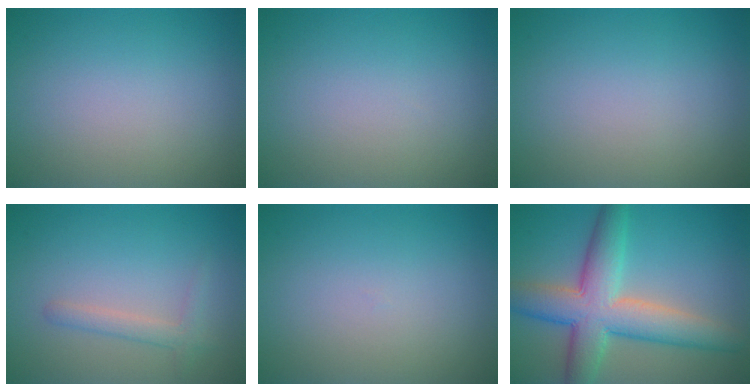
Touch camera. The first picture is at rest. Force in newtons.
{"total": 0.0}
{"total": 0.0}
{"total": 1.7, "press": 1.7, "slide": 0.1}
{"total": 0.0}
{"total": 8.5, "press": 8.5, "slide": 0.2}